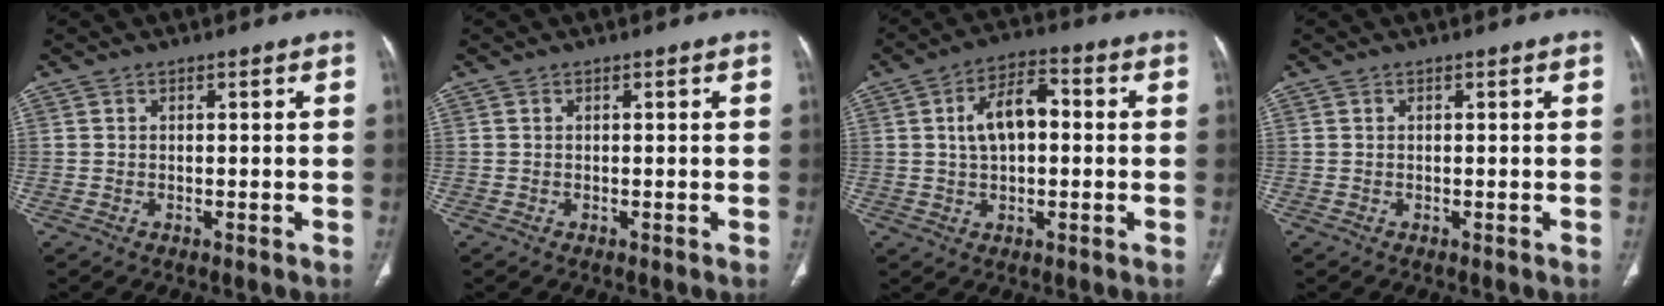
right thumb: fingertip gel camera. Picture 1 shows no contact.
{"total": 0.0}
{"total": 9.0, "force": [1.0, 5.0, 7.4], "torque": [-0.122, 0.022, 0.011]}
{"total": 0.0}